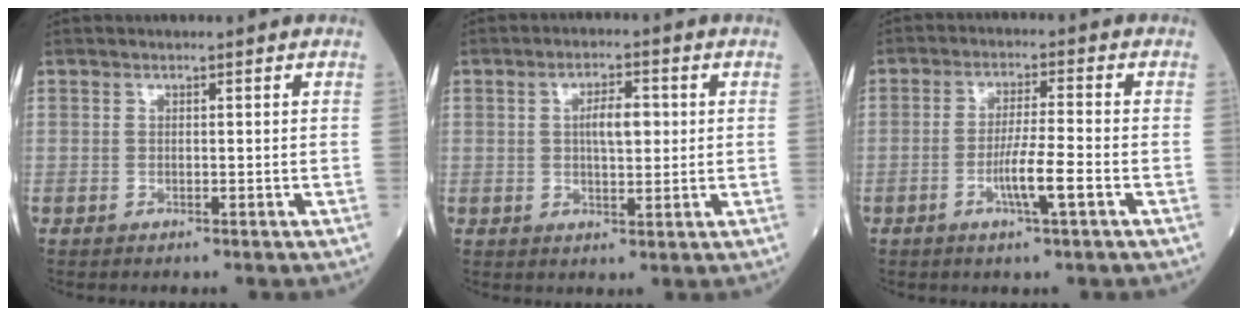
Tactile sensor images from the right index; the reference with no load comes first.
{"total": 4.9, "force": [0.8, 1.6, 4.6], "torque": [-0.078, 0.008, 0.014]}
{"total": 5.9, "force": [-2.2, -0.1, 5.5], "torque": [-0.099, -0.006, -0.042]}